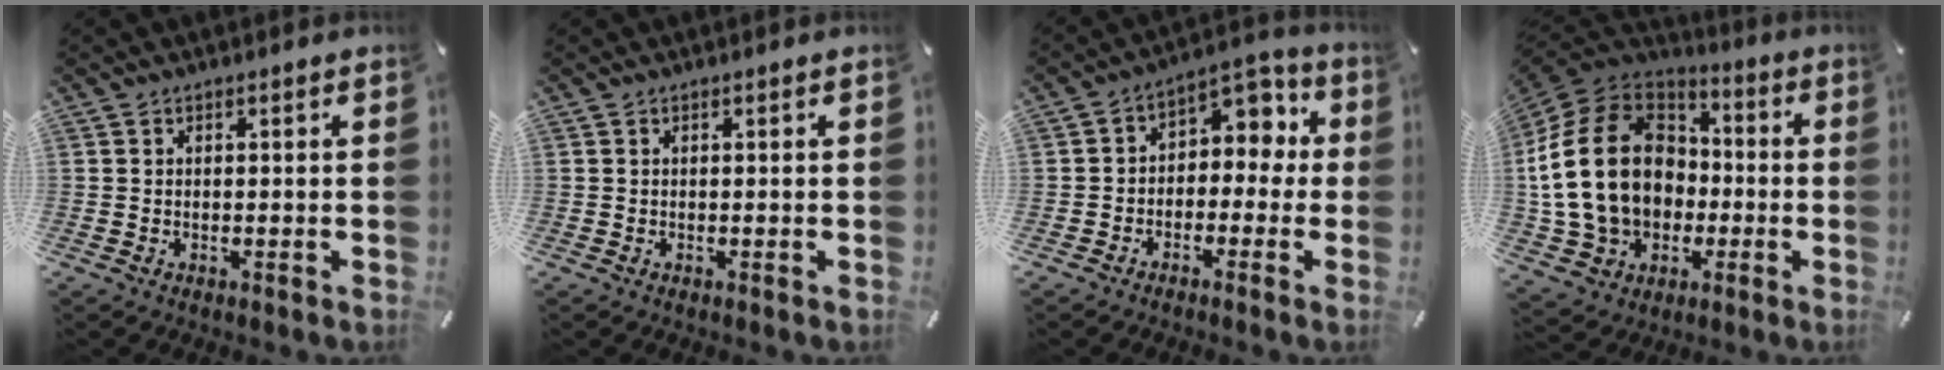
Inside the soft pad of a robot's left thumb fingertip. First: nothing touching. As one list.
[{"total": 0.0}, {"total": 5.5, "force": [0.4, 5.0, 2.4], "torque": [-0.030, -0.005, -0.001]}, {"total": 23.5, "force": [-0.9, 18.3, 14.8], "torque": [-0.315, 0.020, -0.012]}]